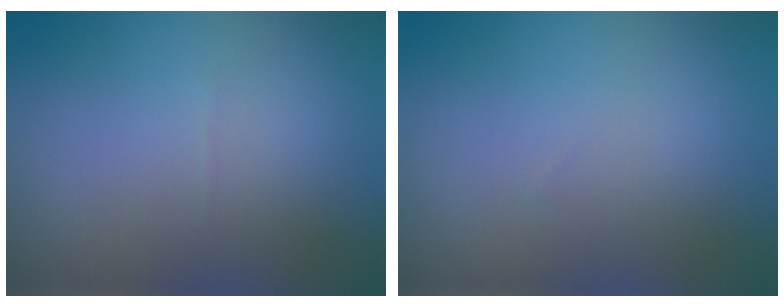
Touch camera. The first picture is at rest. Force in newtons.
{"total": 0.0}